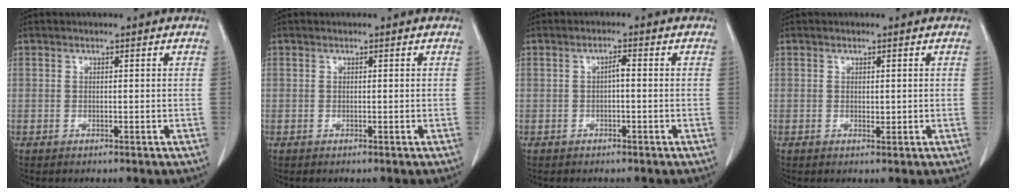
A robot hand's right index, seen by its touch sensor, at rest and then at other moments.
{"total": 0.0}
{"total": 1.4, "force": [-0.2, 0.2, 1.3], "torque": [-0.023, 0.004, -0.004]}
{"total": 0.8, "force": [0.1, 0.5, 0.6], "torque": [-0.008, -0.002, 0.005]}